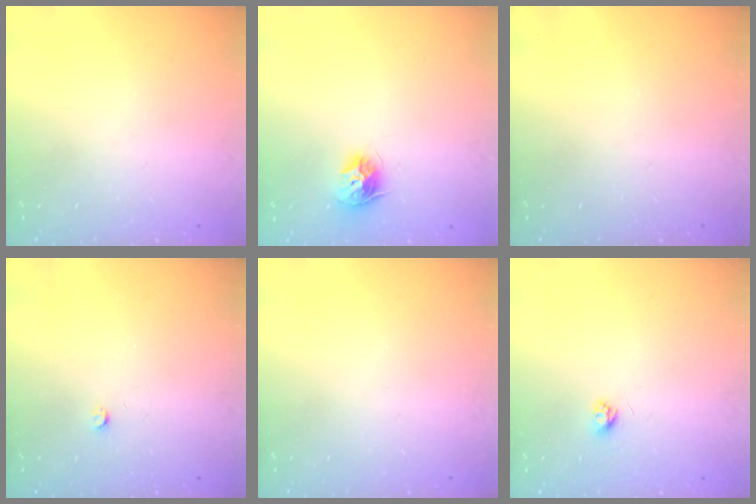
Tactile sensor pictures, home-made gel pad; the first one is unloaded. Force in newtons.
{"total": 9.5, "press": 9.5, "slide": 0.3}
{"total": 0.0}
{"total": 2.5, "press": 2.5, "slide": 0.4}
{"total": 0.0}
{"total": 3.2, "press": 3.2, "slide": 0.4}